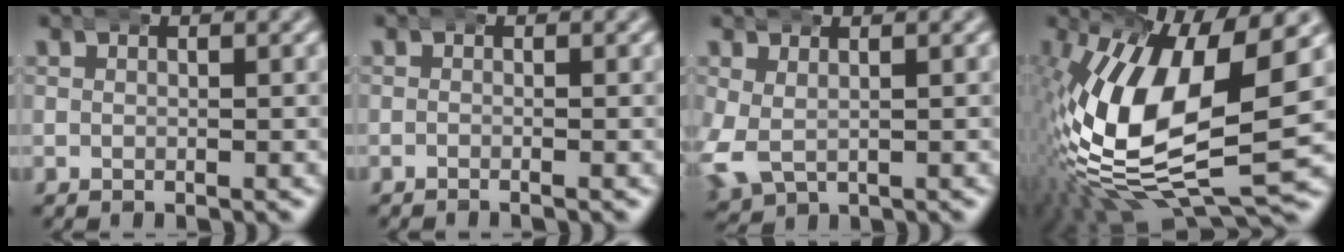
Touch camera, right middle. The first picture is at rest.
{"total": 0.6, "force": [-0.6, -0.1, 0.2], "torque": [-0.001, 0.006, -0.016]}
{"total": 3.5, "force": [0.1, 2.9, 2.0], "torque": [-0.069, -0.021, 0.018]}
{"total": 17.4, "force": [-1.0, 9.0, 14.9], "torque": [-0.300, -0.038, 0.014]}